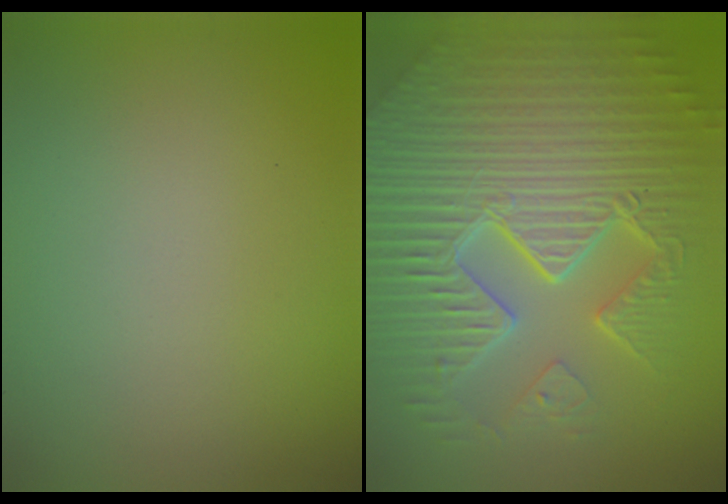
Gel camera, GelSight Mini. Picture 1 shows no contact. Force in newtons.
{"total": 11.1, "press": 7.0, "slide": 8.6}